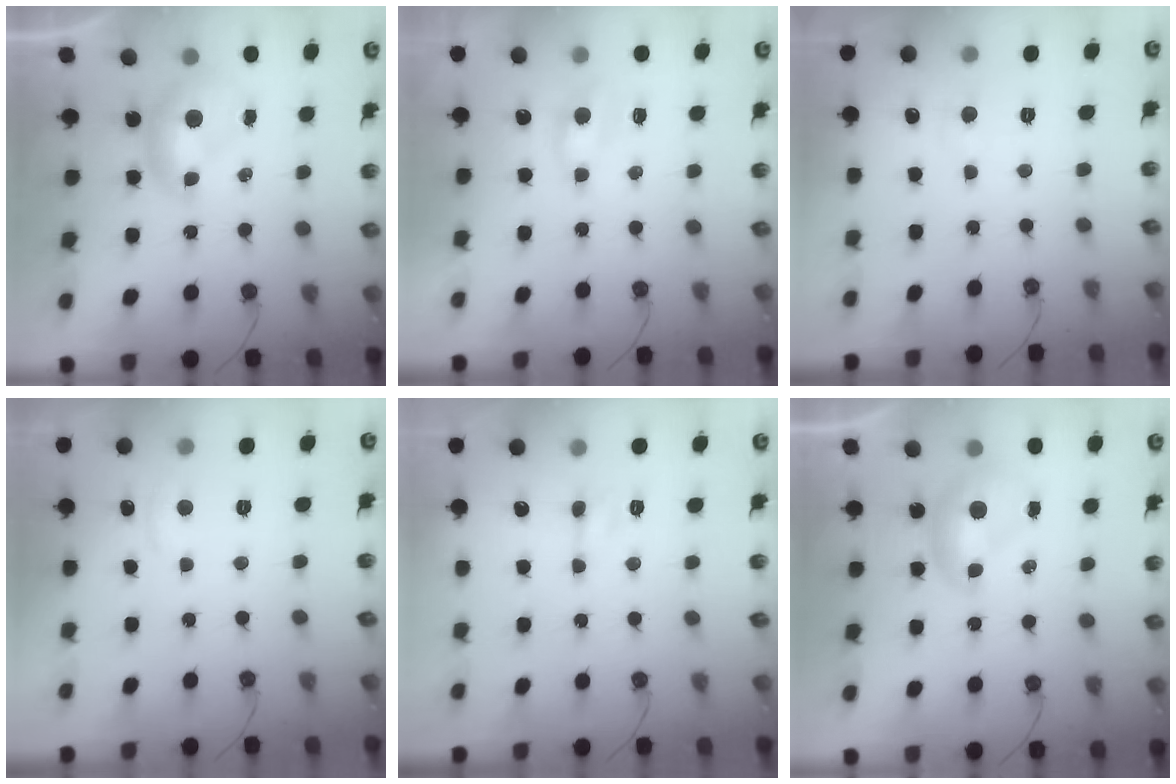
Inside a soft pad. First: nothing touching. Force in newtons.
{"total": 0.6, "press": 0.3, "slide": 0.5}
{"total": 0.5, "press": 0.2, "slide": 0.5}
{"total": 1.2, "press": 0.8, "slide": 0.9}
{"total": 1.7, "press": 1.6, "slide": 0.5}
{"total": 0.0}